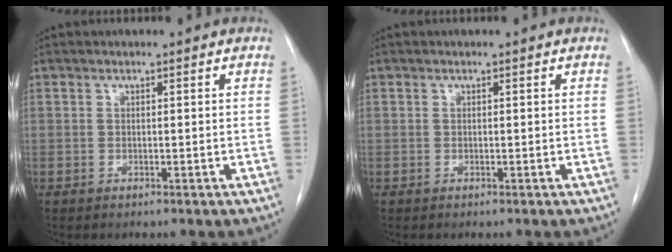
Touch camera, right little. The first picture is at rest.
{"total": 0.0}